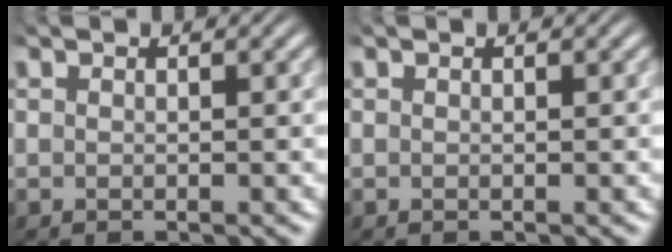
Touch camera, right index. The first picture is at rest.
{"total": 0.0}